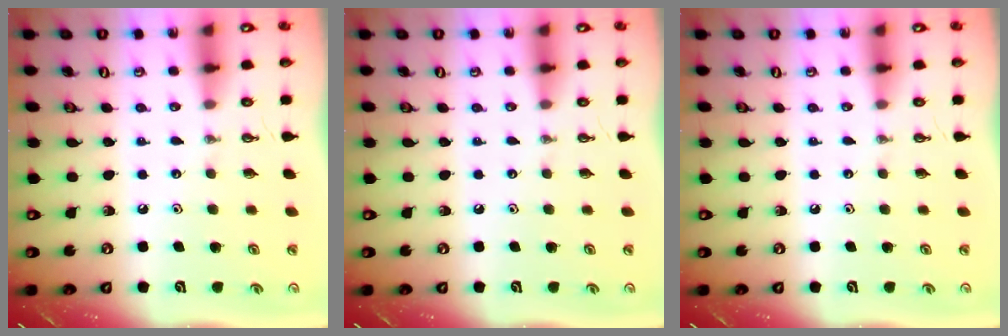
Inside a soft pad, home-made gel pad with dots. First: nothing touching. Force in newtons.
{"total": 0.0}
{"total": 0.0}